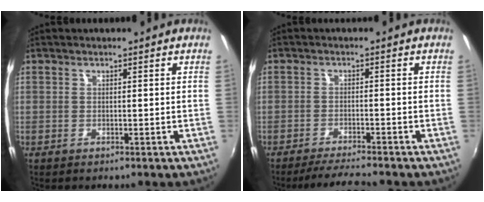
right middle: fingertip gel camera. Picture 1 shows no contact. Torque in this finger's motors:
{"motor_torque": [0.01, -0.01, 0.02, 0.02]}